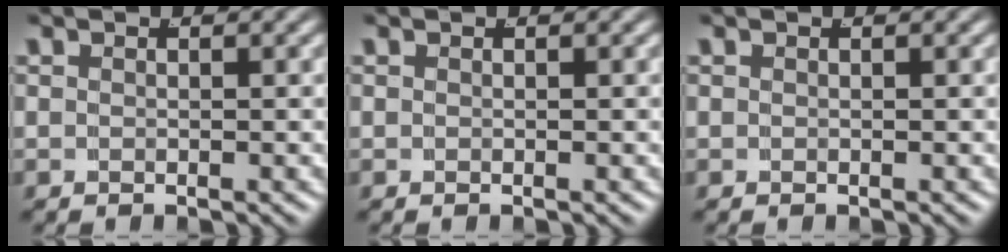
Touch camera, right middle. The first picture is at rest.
{"total": 0.0}
{"total": 0.0}